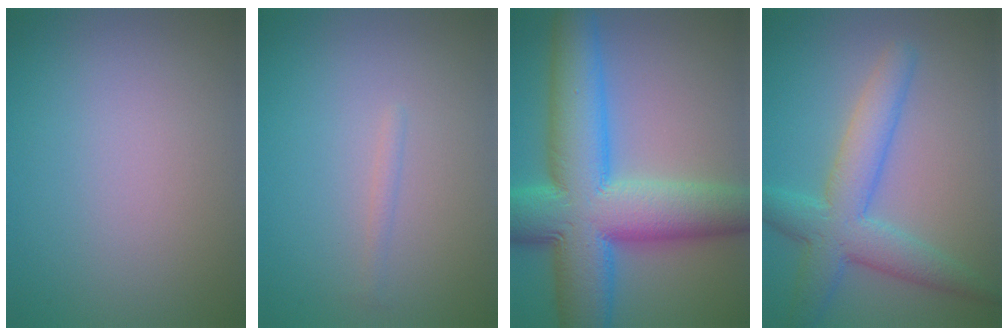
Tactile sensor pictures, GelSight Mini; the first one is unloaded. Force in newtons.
{"total": 0.6, "press": 0.6, "slide": 0.0}
{"total": 13.8, "press": 13.8, "slide": 0.5}
{"total": 5.8, "press": 5.8, "slide": 0.2}